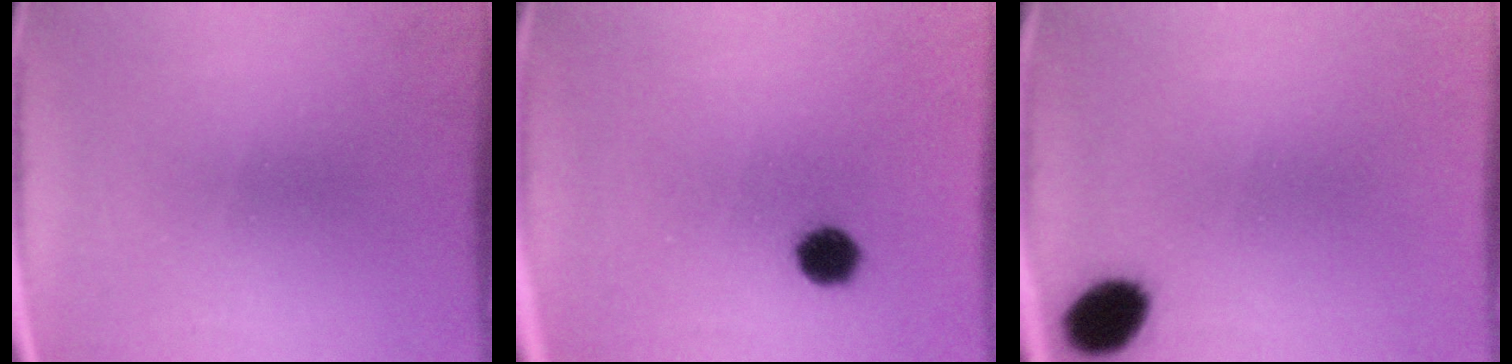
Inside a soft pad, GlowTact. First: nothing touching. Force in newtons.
{"total": 5.1}
{"total": 7.0}